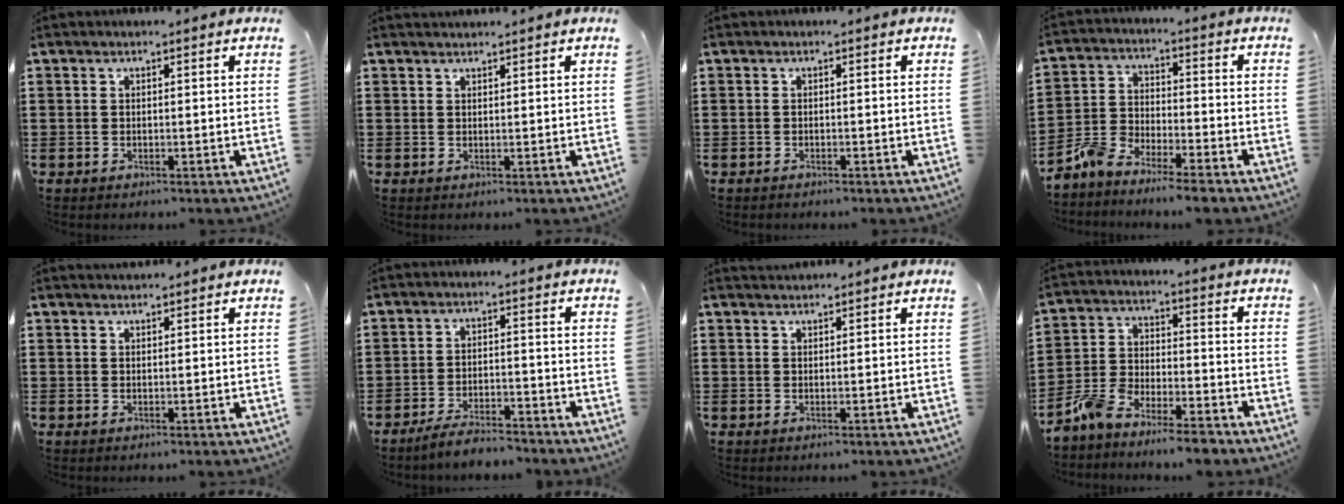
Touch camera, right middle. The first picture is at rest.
{"total": 0.7, "force": [0.7, 0.0, 0.0], "torque": [-0.002, 0.000, 0.014]}
{"total": 0.6, "force": [-0.6, 0.1, 0.0], "torque": [-0.001, 0.000, -0.012]}
{"total": 6.0, "force": [-5.9, 0.2, 1.1], "torque": [-0.038, 0.001, -0.121]}
{"total": 0.0}
{"total": 4.3, "force": [-4.1, 0.3, 1.3], "torque": [-0.030, 0.001, -0.082]}
{"total": 1.0, "force": [1.0, 0.2, 0.0], "torque": [-0.001, 0.000, 0.020]}
{"total": 7.1, "force": [-6.9, 0.4, 1.7], "torque": [-0.049, 0.004, -0.139]}